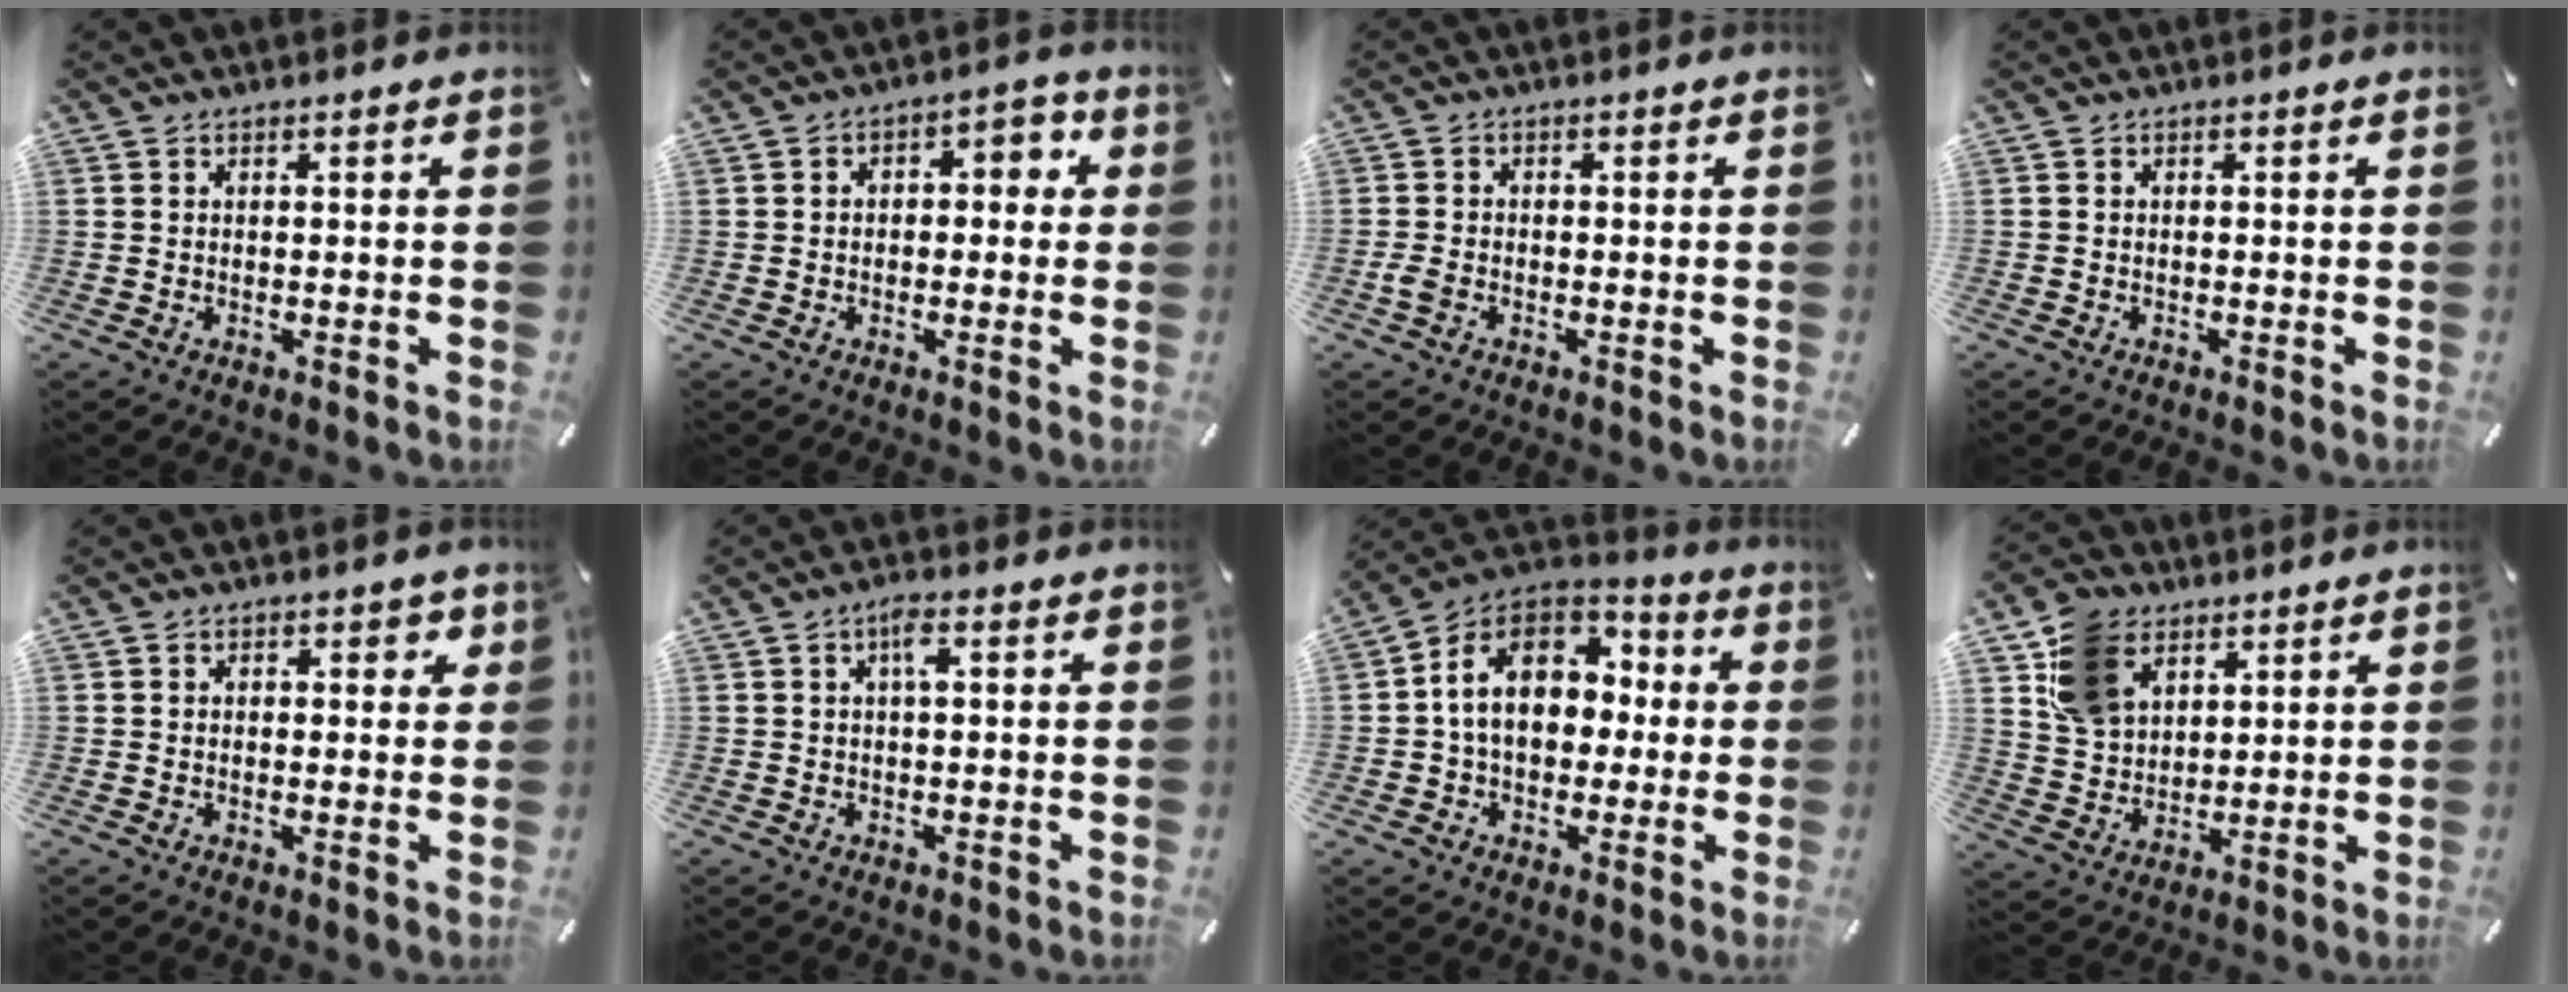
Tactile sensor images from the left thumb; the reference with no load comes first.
{"total": 4.6, "force": [-0.4, 3.1, 3.4], "torque": [-0.041, 0.010, -0.017]}
{"total": 2.0, "force": [-1.1, 1.0, 1.2], "torque": [-0.029, 0.002, -0.021]}
{"total": 0.0}
{"total": 2.2, "force": [0.7, 1.5, 1.5], "torque": [-0.007, -0.001, 0.004]}
{"total": 3.3, "force": [0.7, 1.0, 3.0], "torque": [-0.062, 0.009, 0.010]}
{"total": 14.4, "force": [0.5, 11.4, 8.7], "torque": [-0.169, 0.009, 0.009]}
{"total": 11.3, "force": [6.0, 8.2, 5.0], "torque": [-0.120, -0.004, 0.119]}